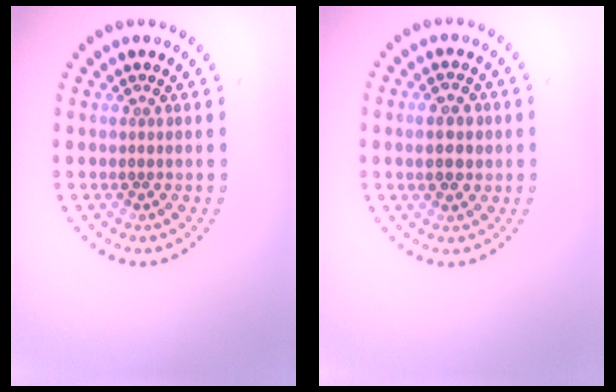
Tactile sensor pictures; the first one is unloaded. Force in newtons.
{"total": 3.0, "press": 3.0, "slide": 0.2}